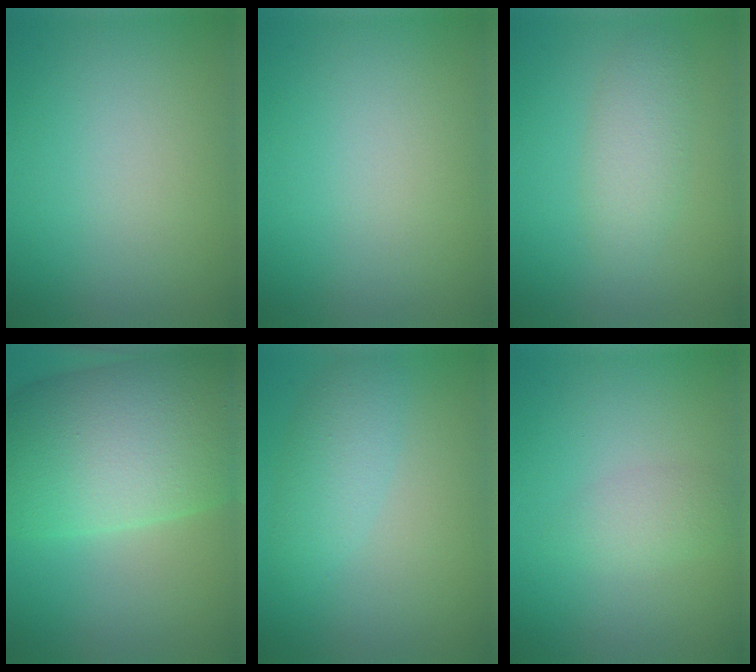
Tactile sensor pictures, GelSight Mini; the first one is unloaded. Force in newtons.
{"total": 0.0}
{"total": 2.7, "press": 2.7, "slide": 0.0}
{"total": 13.6, "press": 13.6, "slide": 0.3}
{"total": 2.8, "press": 2.8, "slide": 0.1}
{"total": 1.8, "press": 1.8, "slide": 0.1}